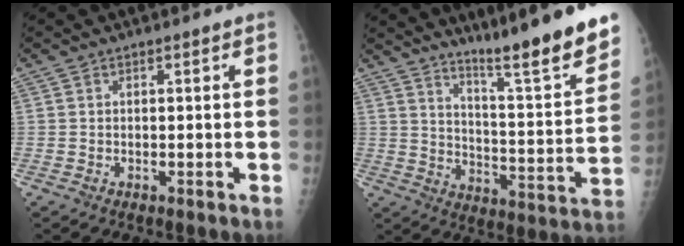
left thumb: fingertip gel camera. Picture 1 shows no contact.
{"total": 18.4, "force": [14.9, -0.1, 10.8], "torque": [-0.137, -0.114, 0.226]}